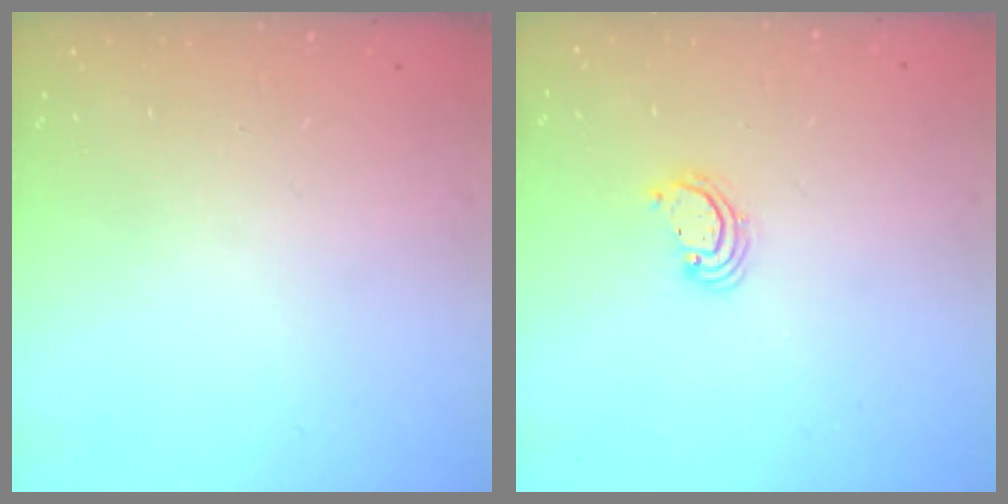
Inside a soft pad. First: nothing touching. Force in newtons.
{"total": 2.4, "press": 2.4, "slide": 0.1}